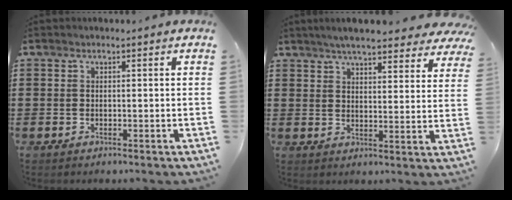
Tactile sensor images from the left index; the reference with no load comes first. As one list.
[{"total": 6.3, "force": [5.7, 0.3, 2.5], "torque": [-0.061, -0.020, 0.101]}]